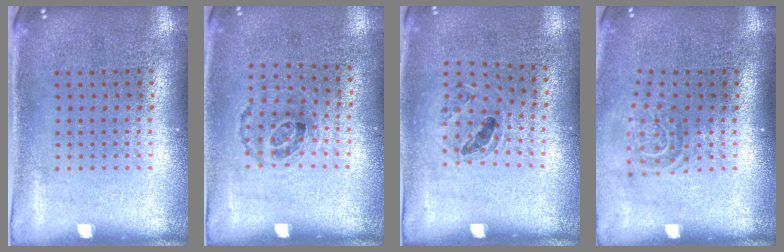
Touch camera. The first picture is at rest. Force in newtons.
{"total": 0.9, "press": 0.7, "slide": 0.6}
{"total": 0.9, "press": 0.9, "slide": 0.3}
{"total": 1.6, "press": 1.1, "slide": 1.1}